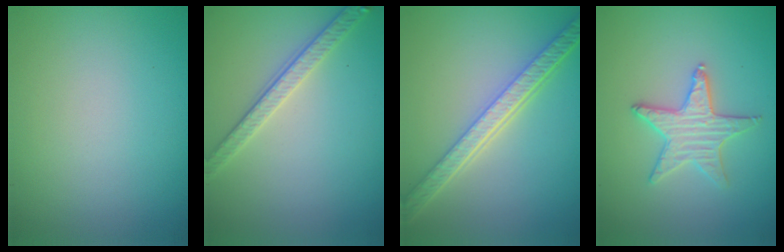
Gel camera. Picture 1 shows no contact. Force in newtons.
{"total": 2.7, "press": 2.6, "slide": 0.9}
{"total": 5.7, "press": 4.4, "slide": 3.6}
{"total": 2.4, "press": 2.4, "slide": 0.2}